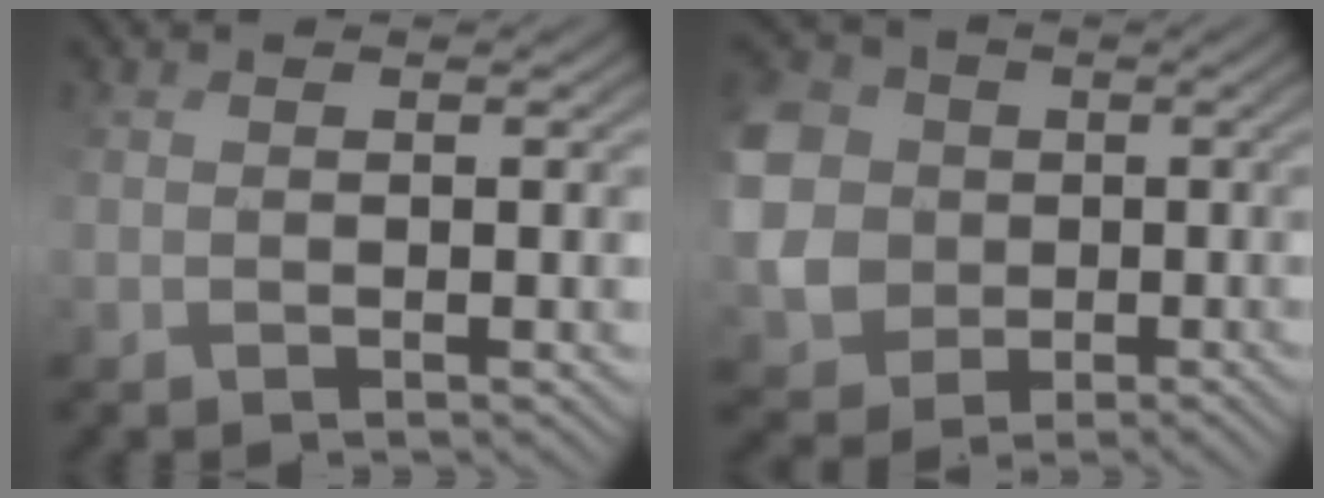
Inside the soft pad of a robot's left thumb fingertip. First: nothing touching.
{"total": 10.2, "force": [1.0, 9.2, 4.4], "torque": [-0.164, -0.018, 0.013]}